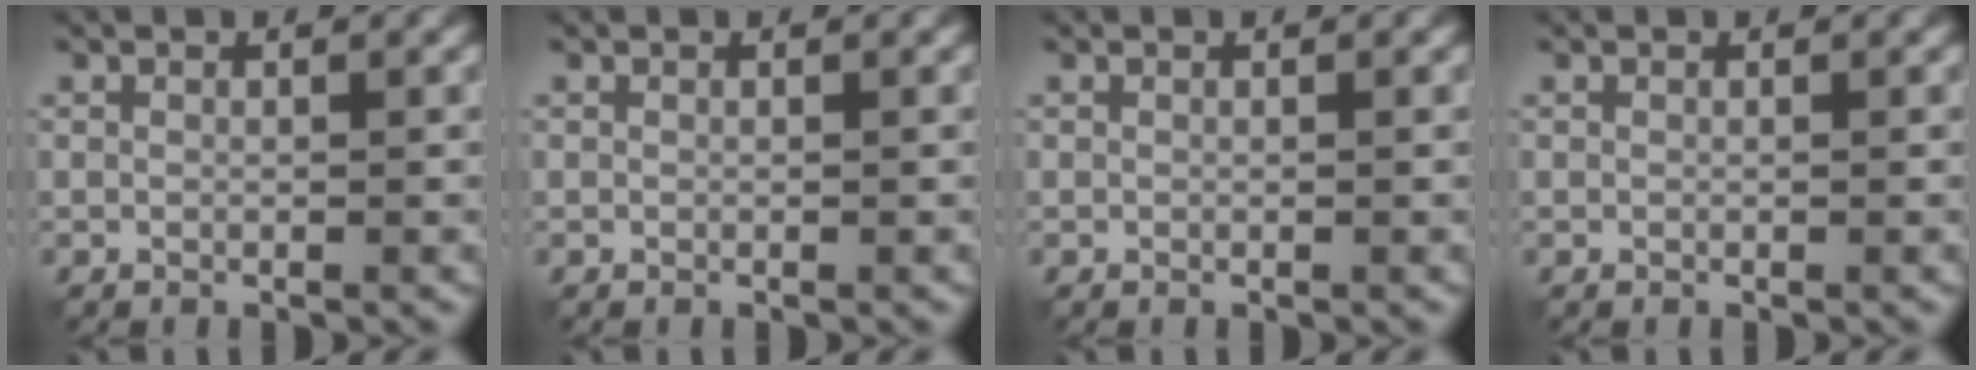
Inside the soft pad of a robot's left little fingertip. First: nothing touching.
{"total": 0.0}
{"total": 0.0}
{"total": 0.0}